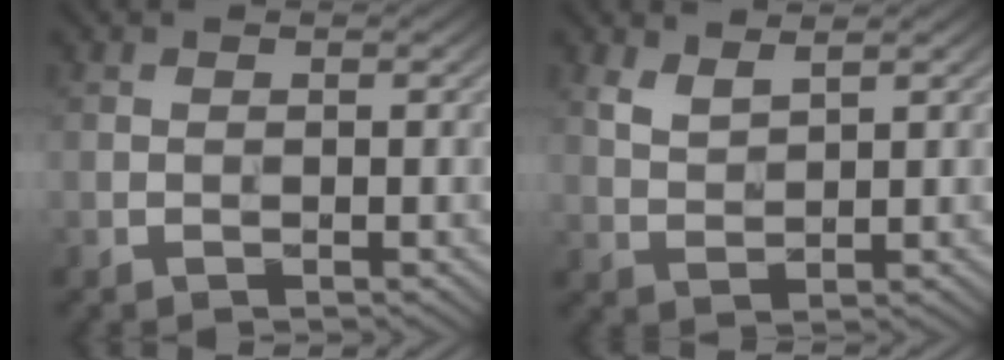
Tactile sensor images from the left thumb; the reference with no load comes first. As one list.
[{"total": 3.0, "force": [2.3, 1.0, 1.6], "torque": [-0.044, -0.003, 0.053]}]